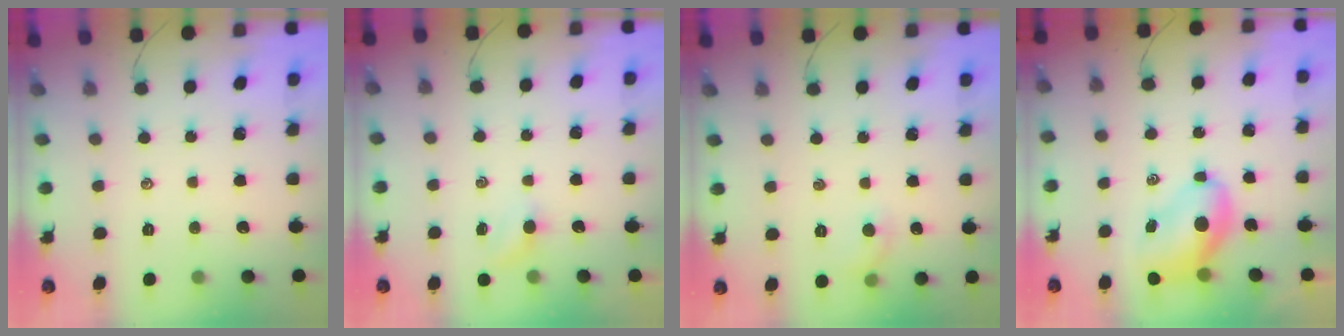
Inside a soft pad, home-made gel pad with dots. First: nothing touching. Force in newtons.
{"total": 2.2, "press": 2.1, "slide": 0.8}
{"total": 5.0, "press": 4.8, "slide": 1.4}
{"total": 7.2, "press": 7.1, "slide": 1.2}